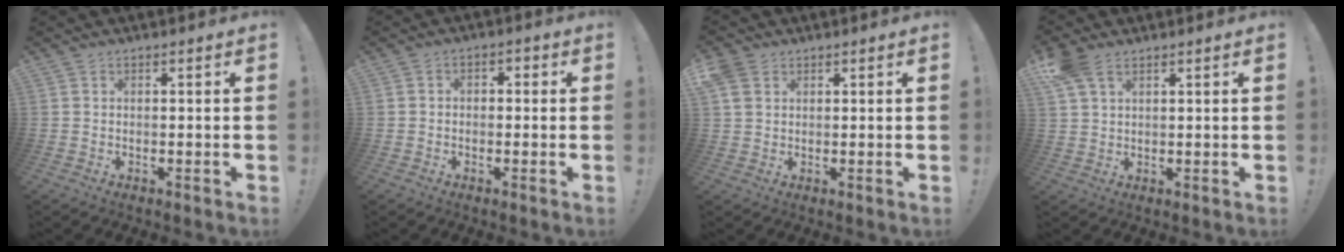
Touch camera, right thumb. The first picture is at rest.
{"total": 2.6, "force": [-1.6, 1.7, 1.2], "torque": [-0.014, 0.011, -0.033]}
{"total": 4.7, "force": [2.5, 3.5, 2.1], "torque": [-0.039, 0.000, 0.051]}
{"total": 7.5, "force": [4.0, 4.7, 4.3], "torque": [-0.088, -0.006, 0.081]}